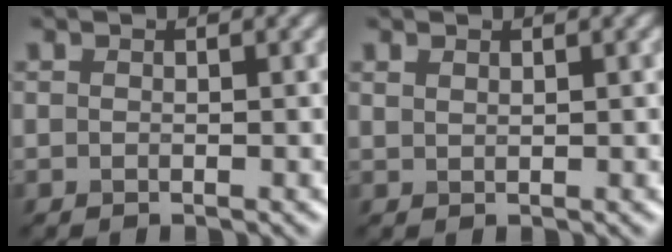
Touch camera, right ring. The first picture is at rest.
{"total": 0.7, "force": [0.6, 0.2, 0.2], "torque": [-0.006, -0.001, 0.014]}